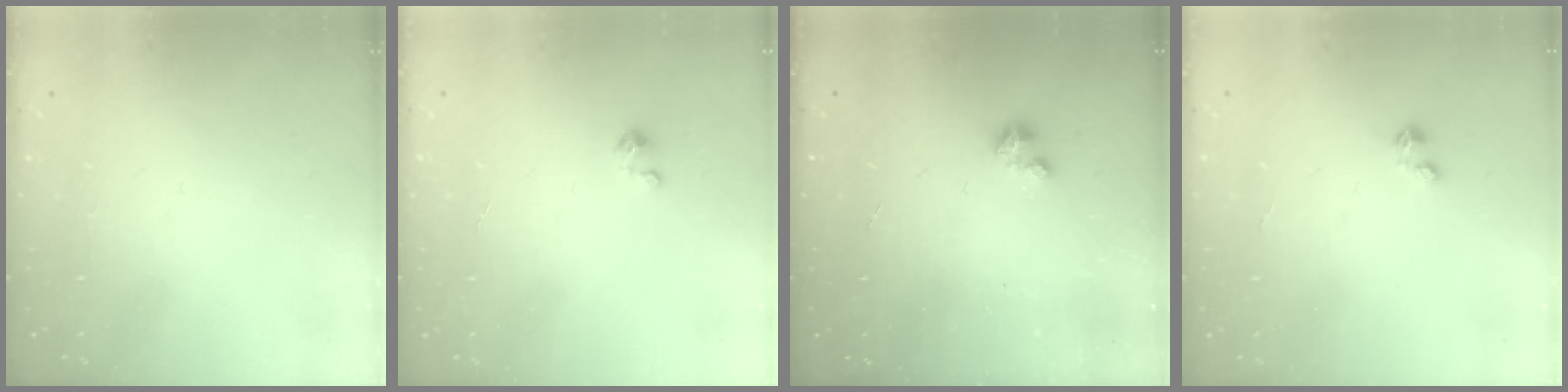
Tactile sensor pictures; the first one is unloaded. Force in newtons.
{"total": 1.3, "press": 1.3, "slide": 0.1}
{"total": 1.8, "press": 1.8, "slide": 0.2}
{"total": 0.0}